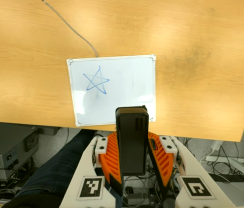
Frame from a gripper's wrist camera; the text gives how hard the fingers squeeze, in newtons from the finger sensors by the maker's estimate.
{"total": 6.1, "left": 6.0, "right": 6.2}